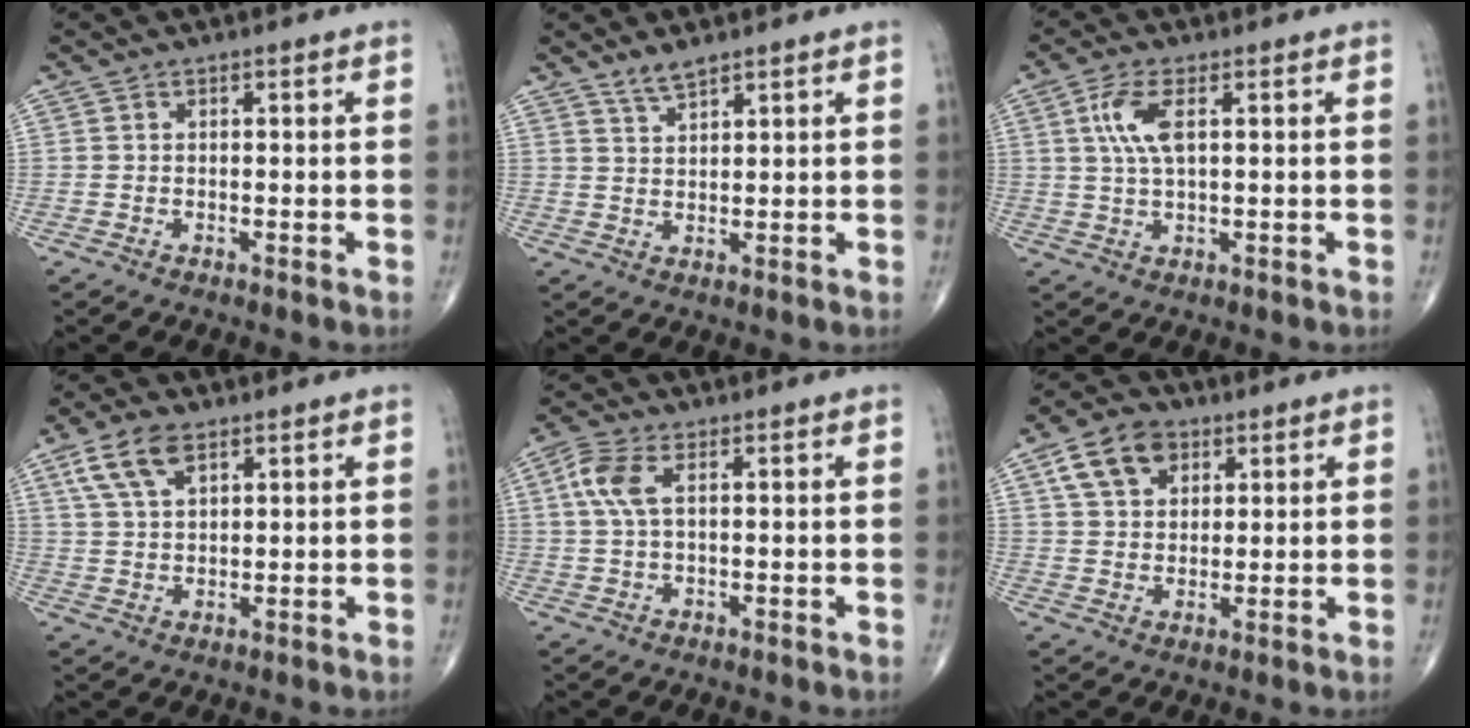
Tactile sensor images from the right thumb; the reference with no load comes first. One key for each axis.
{"total": 3.1, "fx": 2.6, "fy": 0.8, "fz": 1.5, "tx": -0.028, "ty": -0.015, "tz": 0.052}
{"total": 6.4, "fx": 1.8, "fy": 2.4, "fz": 5.7, "tx": -0.130, "ty": 0.002, "tz": 0.037}
{"total": 7.7, "fx": 4.1, "fy": 3.8, "fz": 5.3, "tx": -0.101, "ty": -0.005, "tz": 0.081}
{"total": 5.9, "fx": 1.6, "fy": 2.8, "fz": 5.0, "tx": -0.127, "ty": 0.015, "tz": 0.033}
{"total": 9.5, "fx": 4.3, "fy": 6.5, "fz": 5.4, "tx": -0.080, "ty": -0.004, "tz": 0.073}